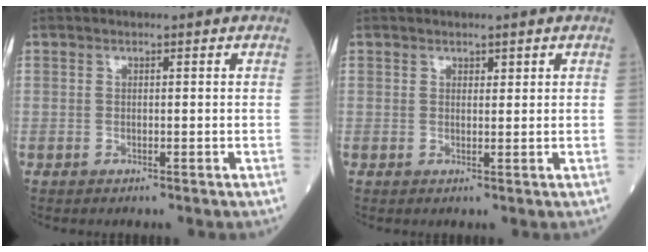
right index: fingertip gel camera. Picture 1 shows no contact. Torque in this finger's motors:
{"motor_torque": [-0.01, -0.01, -0.02, -0.01]}